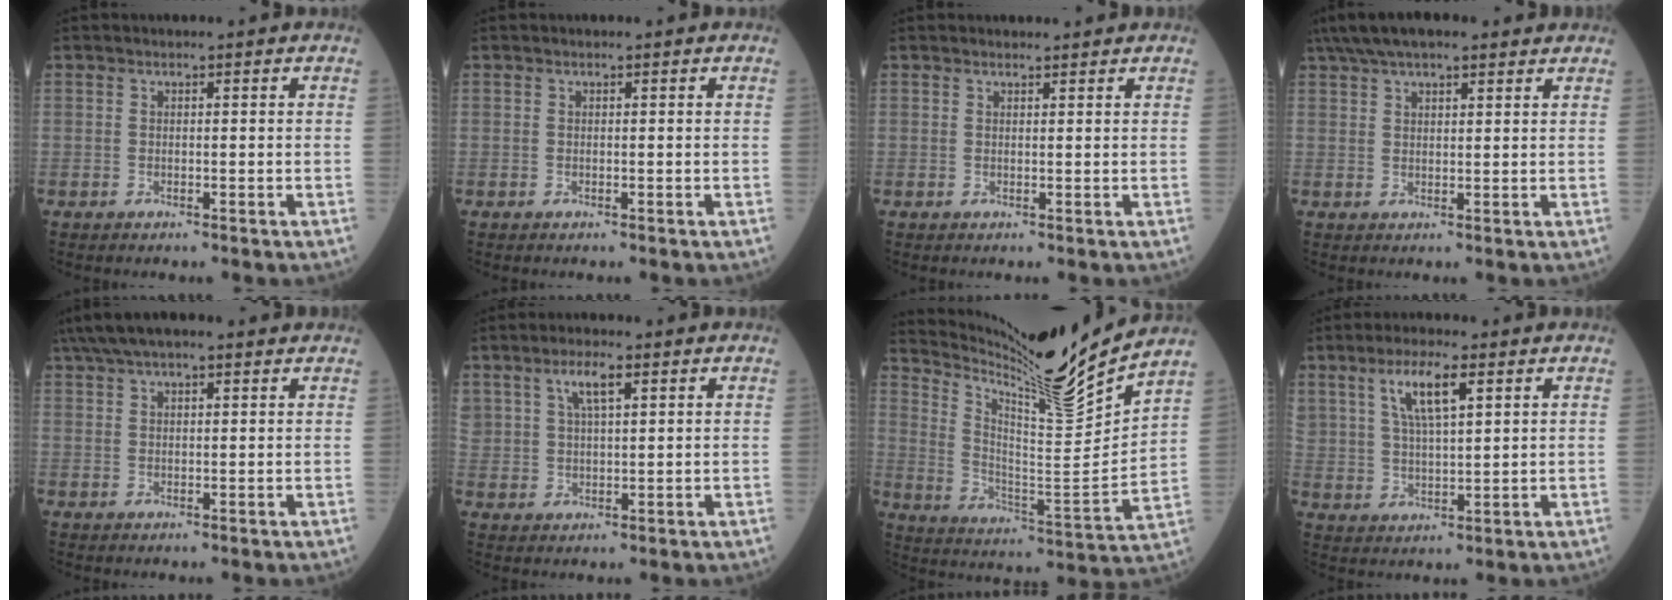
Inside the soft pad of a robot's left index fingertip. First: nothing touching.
{"total": 0.0}
{"total": 1.4, "force": [1.4, 0.2, 0.0], "torque": [-0.001, 0.005, 0.022]}
{"total": 11.3, "force": [8.9, 2.8, 6.3], "torque": [-0.108, 0.058, 0.144]}
{"total": 9.5, "force": [7.3, 2.2, 5.5], "torque": [-0.094, 0.055, 0.121]}
{"total": 5.1, "force": [2.8, 1.7, 3.8], "torque": [-0.080, 0.010, 0.056]}
{"total": 17.1, "force": [15.7, -2.3, 6.3], "torque": [-0.127, -0.058, 0.258]}
{"total": 7.3, "force": [3.8, 1.8, 6.0], "torque": [-0.122, 0.011, 0.076]}